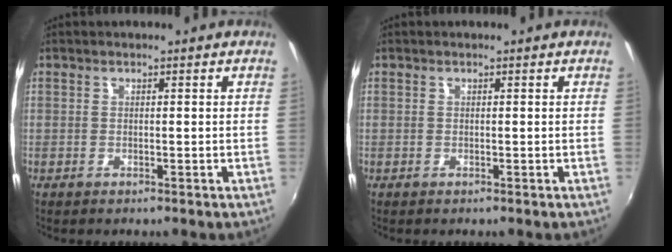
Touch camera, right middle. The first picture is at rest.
{"total": 0.0}